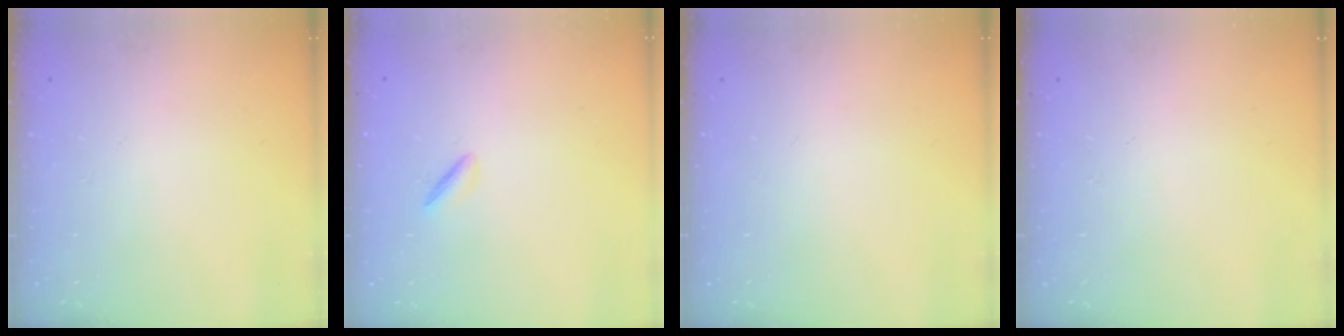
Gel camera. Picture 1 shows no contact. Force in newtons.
{"total": 2.0, "press": 1.9, "slide": 0.7}
{"total": 0.0}
{"total": 0.0}